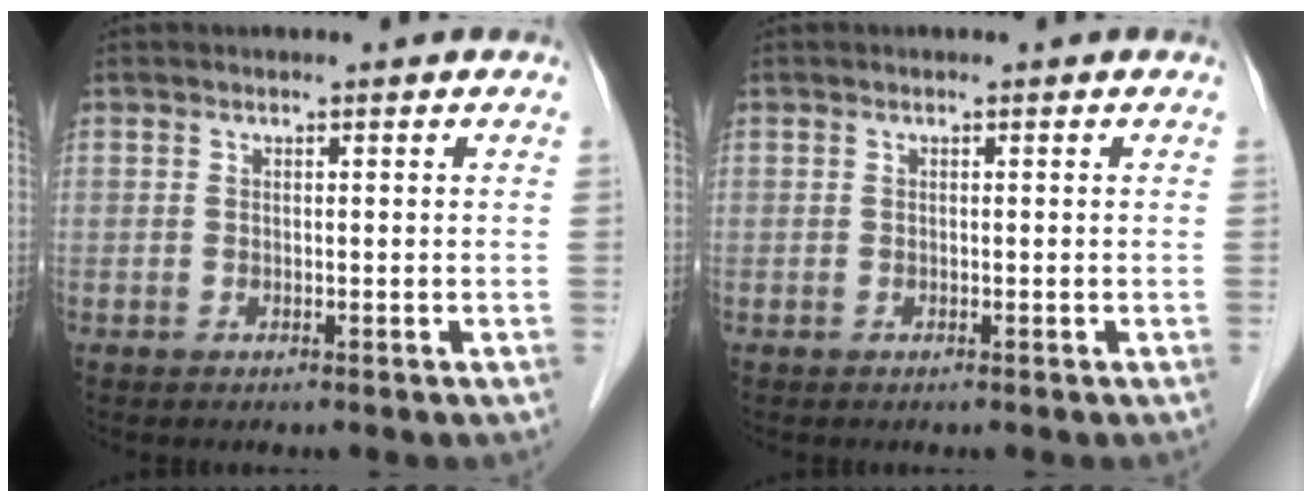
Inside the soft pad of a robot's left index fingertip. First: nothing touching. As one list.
[{"total": 0.0}]